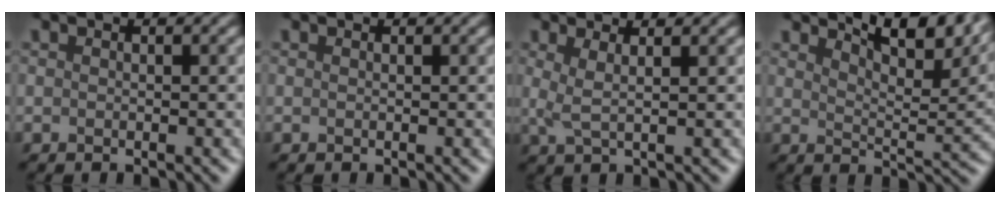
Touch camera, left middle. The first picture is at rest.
{"total": 0.0}
{"total": 1.2, "force": [0.5, 0.1, 1.1], "torque": [-0.030, 0.006, 0.018]}
{"total": 9.6, "force": [7.7, 2.1, 5.4], "torque": [-0.060, 0.029, 0.095]}